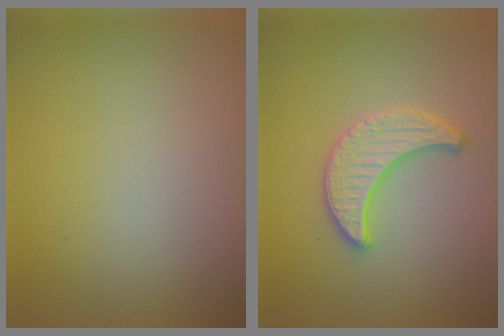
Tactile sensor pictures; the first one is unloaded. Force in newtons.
{"total": 3.1, "press": 3.1, "slide": 0.1}